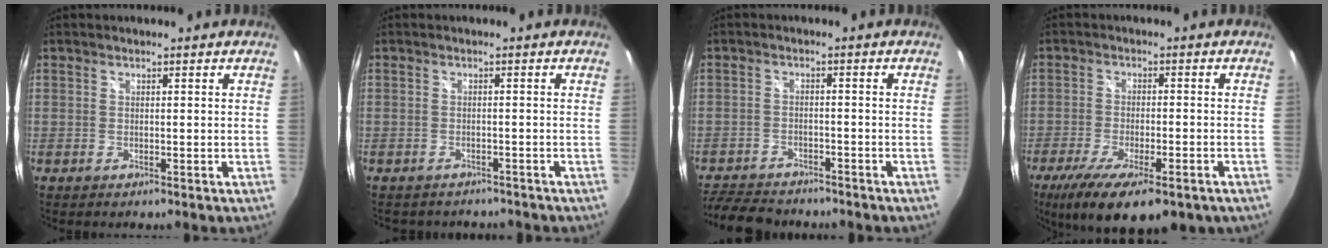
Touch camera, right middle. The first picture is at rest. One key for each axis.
{"total": 4.7, "fx": -4.1, "fy": 2.0, "fz": 1.1, "tx": -0.023, "ty": -0.013, "tz": -0.054}
{"total": 10.8, "fx": -9.4, "fy": 3.9, "fz": 3.5, "tx": -0.102, "ty": -0.009, "tz": -0.152}
{"total": 16.5, "fx": -10.7, "fy": 5.7, "fz": 11.2, "tx": -0.221, "ty": -0.057, "tz": -0.162}